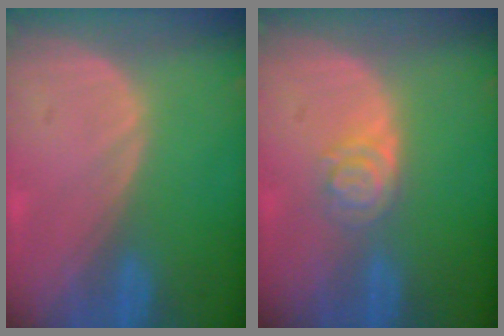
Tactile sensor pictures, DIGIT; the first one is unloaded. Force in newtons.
{"total": 3.9, "press": 3.5, "slide": 1.7}